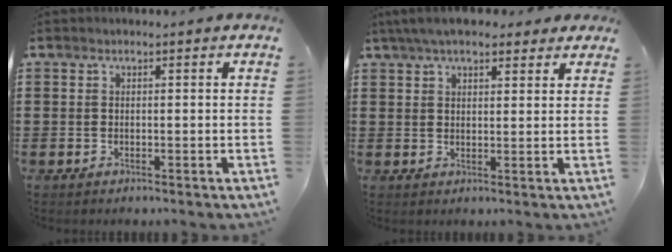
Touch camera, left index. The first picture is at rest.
{"total": 5.6, "force": [4.6, 1.7, 2.7], "torque": [-0.066, 0.001, 0.086]}